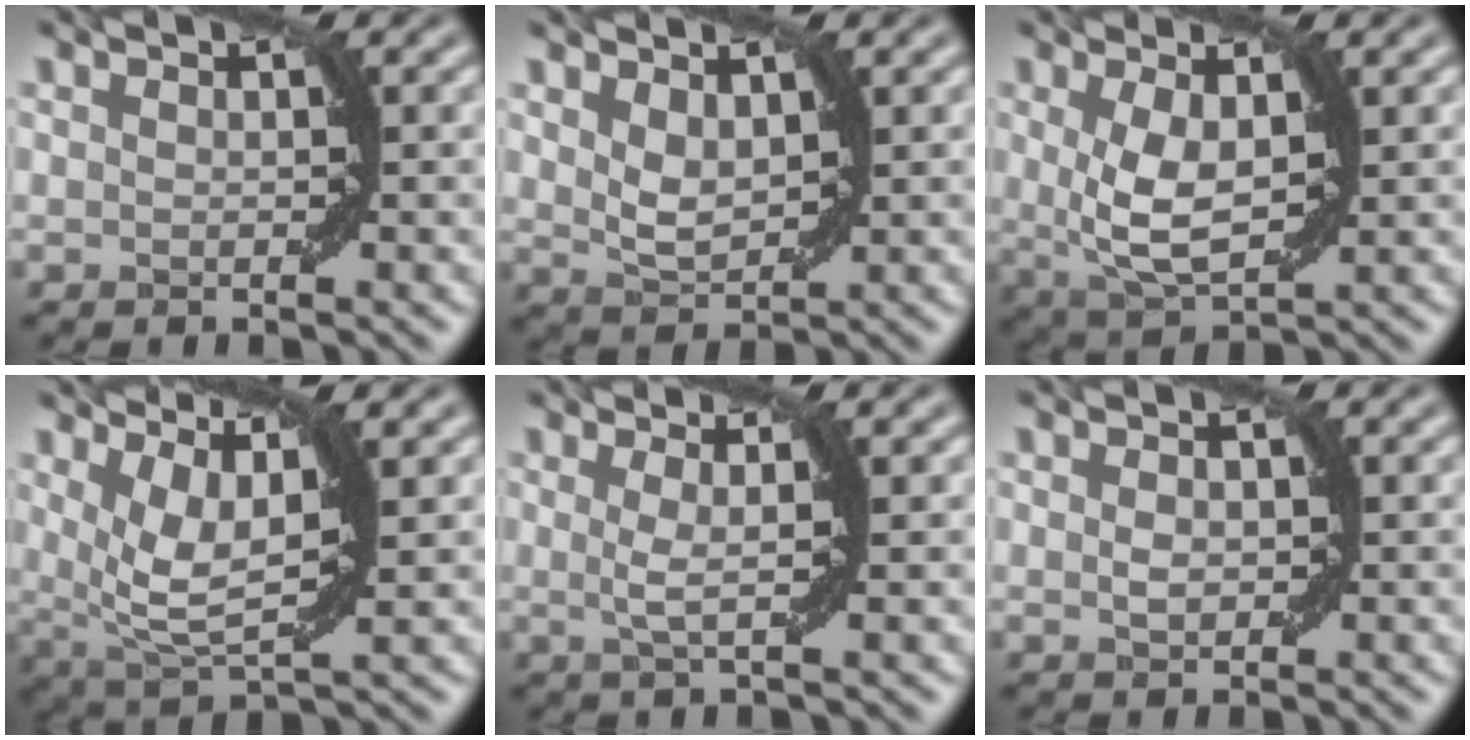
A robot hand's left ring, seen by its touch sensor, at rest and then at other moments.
{"total": 2.1, "force": [1.1, 1.1, 1.5], "torque": [-0.034, -0.002, 0.026]}
{"total": 4.1, "force": [0.6, 1.6, 3.7], "torque": [-0.081, -0.003, 0.015]}
{"total": 4.5, "force": [1.9, 1.4, 3.9], "torque": [-0.085, -0.010, 0.037]}
{"total": 1.7, "force": [0.3, 0.0, 1.7], "torque": [-0.035, -0.005, 0.003]}
{"total": 1.1, "force": [0.0, 0.7, 0.8], "torque": [-0.018, 0.000, 0.002]}